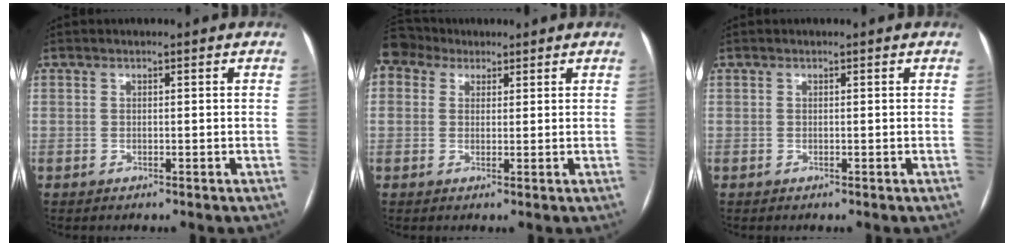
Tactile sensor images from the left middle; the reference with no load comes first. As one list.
[{"total": 3.3, "force": [2.7, 1.9, 0.1], "torque": [-0.007, 0.023, 0.058]}, {"total": 0.0}]